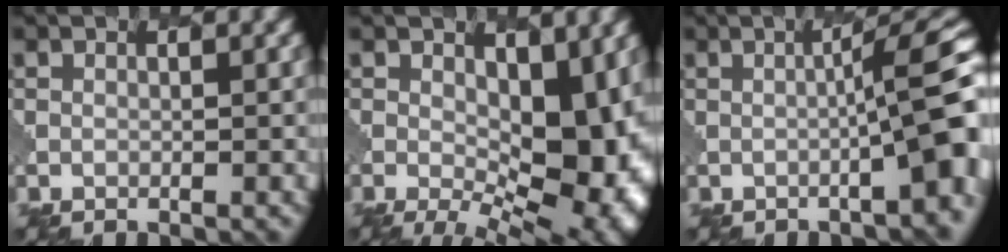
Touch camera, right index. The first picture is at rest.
{"total": 11.7, "force": [0.1, 6.4, 9.8], "torque": [-0.129, -0.013, 0.012]}
{"total": 8.1, "force": [-0.9, 1.8, 7.9], "torque": [-0.078, 0.017, -0.016]}